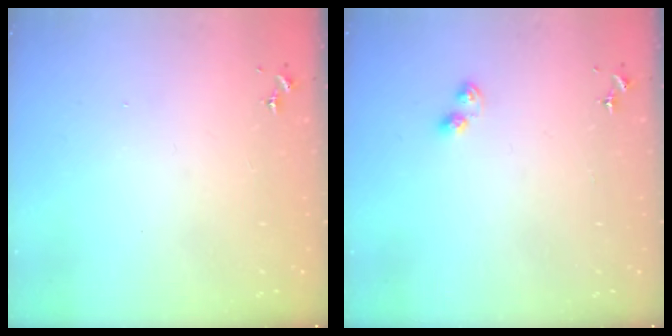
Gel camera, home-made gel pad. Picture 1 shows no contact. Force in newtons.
{"total": 3.8, "press": 3.8, "slide": 0.4}